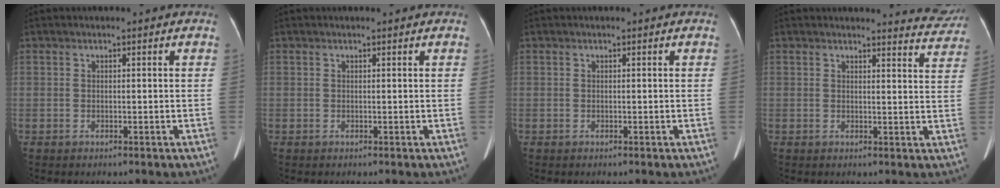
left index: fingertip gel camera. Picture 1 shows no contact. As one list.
[{"total": 0.5, "force": [0.5, 0.0, 0.2], "torque": [-0.004, 0.002, 0.008]}, {"total": 0.0}, {"total": 5.8, "force": [5.8, 0.4, -0.3], "torque": [0.008, -0.030, 0.045]}]